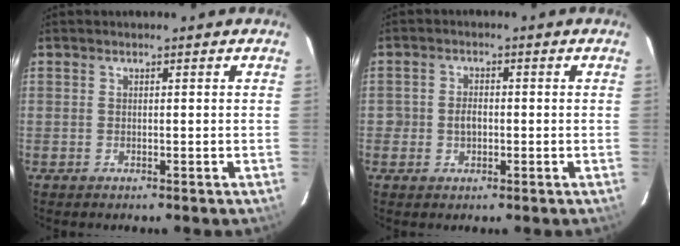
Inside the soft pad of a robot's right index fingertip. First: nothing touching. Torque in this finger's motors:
{"motor_torque": [-0.09, 0.05, -0.06, 0.01]}